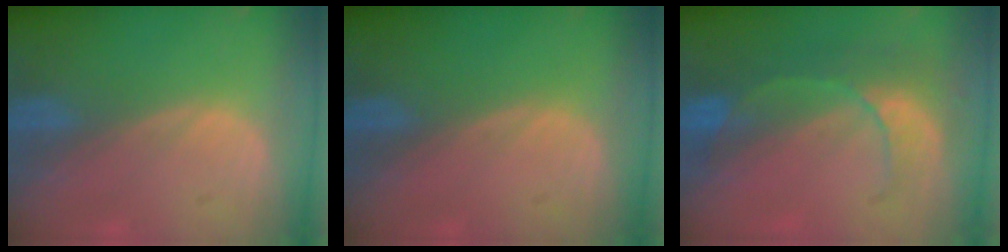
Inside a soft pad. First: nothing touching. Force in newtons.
{"total": 0.0}
{"total": 8.1, "press": 7.2, "slide": 3.6}